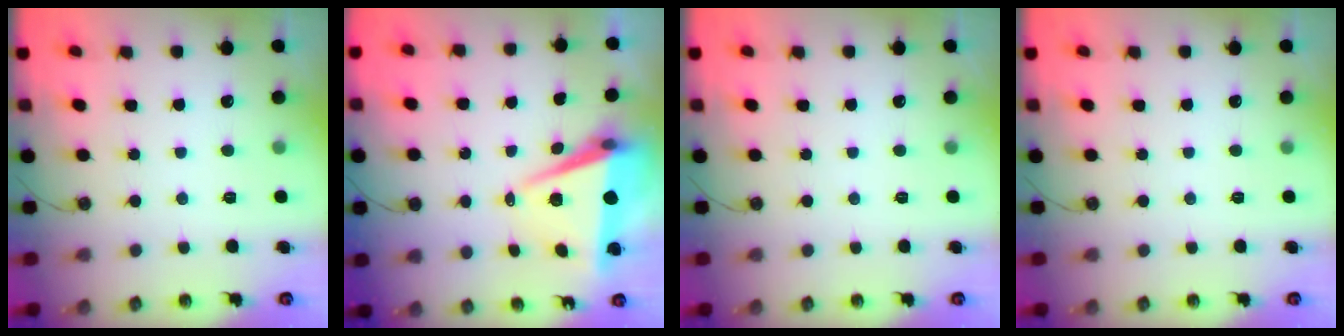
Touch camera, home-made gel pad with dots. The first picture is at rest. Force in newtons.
{"total": 7.7, "press": 6.4, "slide": 4.3}
{"total": 0.0}
{"total": 0.0}